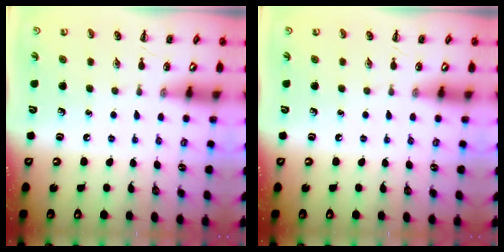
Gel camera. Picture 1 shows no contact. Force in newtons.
{"total": 0.0}